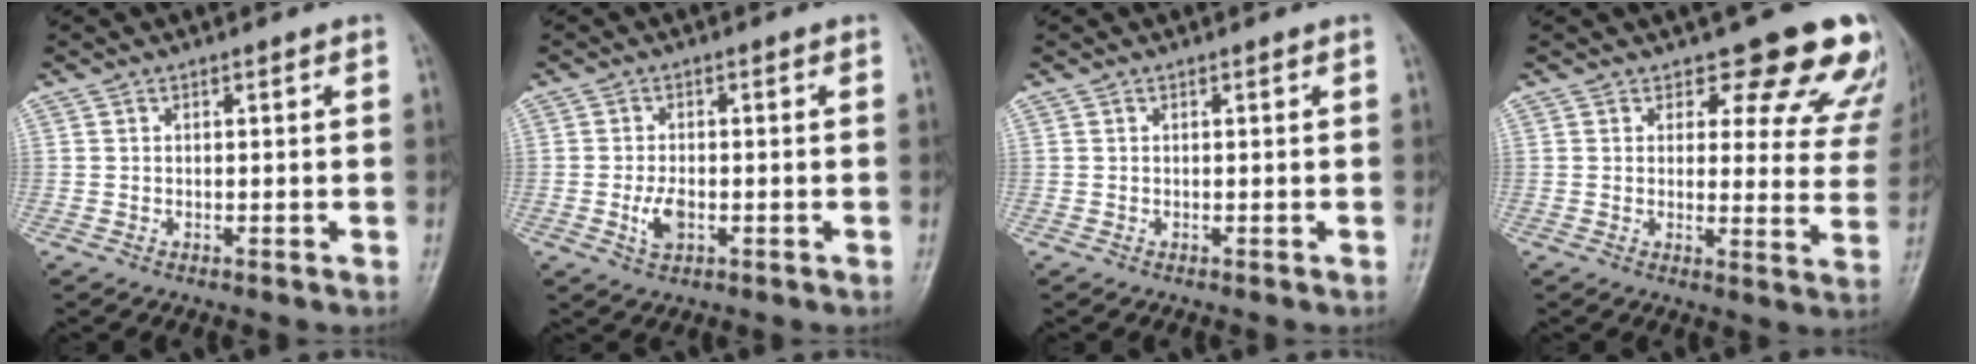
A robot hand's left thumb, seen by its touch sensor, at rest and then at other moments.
{"total": 3.9, "force": [-1.1, 2.2, 3.0], "torque": [-0.058, 0.000, -0.019]}
{"total": 0.0}
{"total": 14.3, "force": [12.0, 5.8, 5.2], "torque": [0.005, -0.081, 0.111]}